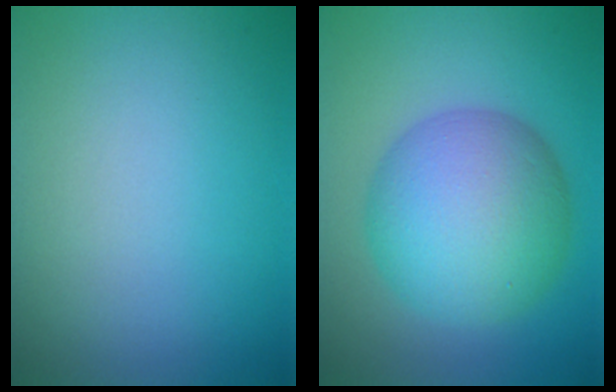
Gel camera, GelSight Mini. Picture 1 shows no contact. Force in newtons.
{"total": 9.8, "press": 9.8, "slide": 0.1}